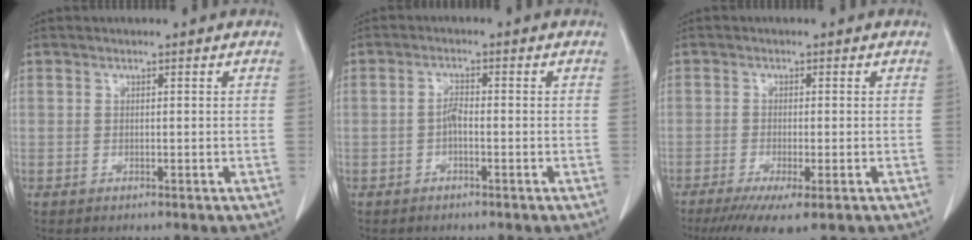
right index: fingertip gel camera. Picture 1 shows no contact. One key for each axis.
{"total": 1.7, "fx": -0.6, "fy": 0.5, "fz": 1.5, "tx": -0.029, "ty": 0.003, "tz": -0.011}
{"total": 7.1, "fx": -4.6, "fy": 0.8, "fz": 5.3, "tx": -0.082, "ty": -0.019, "tz": -0.073}